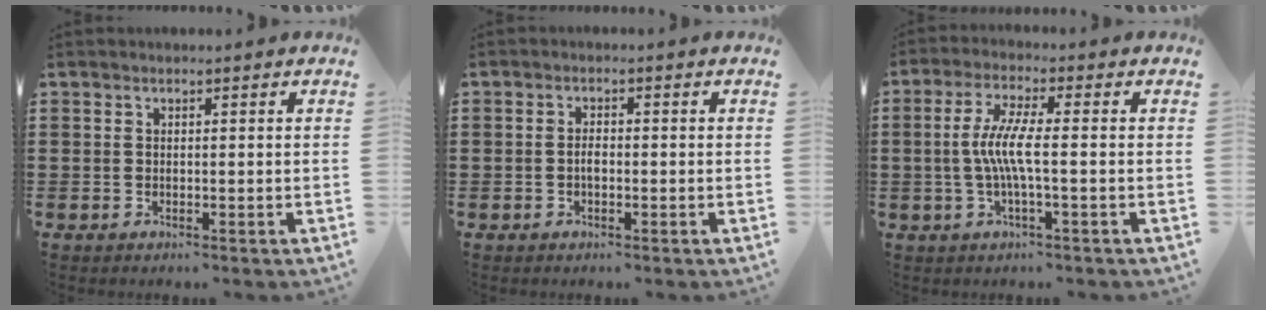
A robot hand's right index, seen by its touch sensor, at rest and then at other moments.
{"total": 1.6, "force": [-0.4, 0.8, 1.3], "torque": [-0.026, 0.000, -0.008]}
{"total": 6.0, "force": [-0.8, 0.5, 5.9], "torque": [-0.128, -0.010, -0.024]}